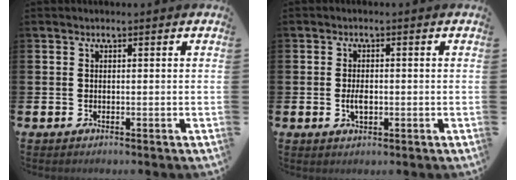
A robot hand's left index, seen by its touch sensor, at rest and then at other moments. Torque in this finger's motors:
{"motor_torque": [0.19, -0.08, 0.06, 0.06]}